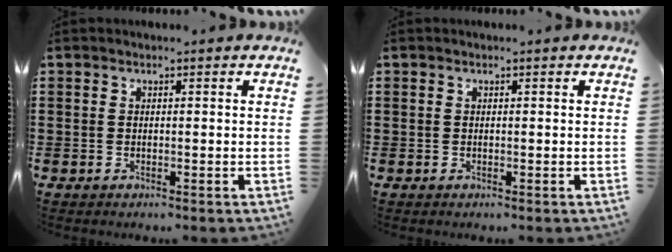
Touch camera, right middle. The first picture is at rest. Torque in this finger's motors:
{"motor_torque": [-0.17, -0.04, -0.01, -0.01]}